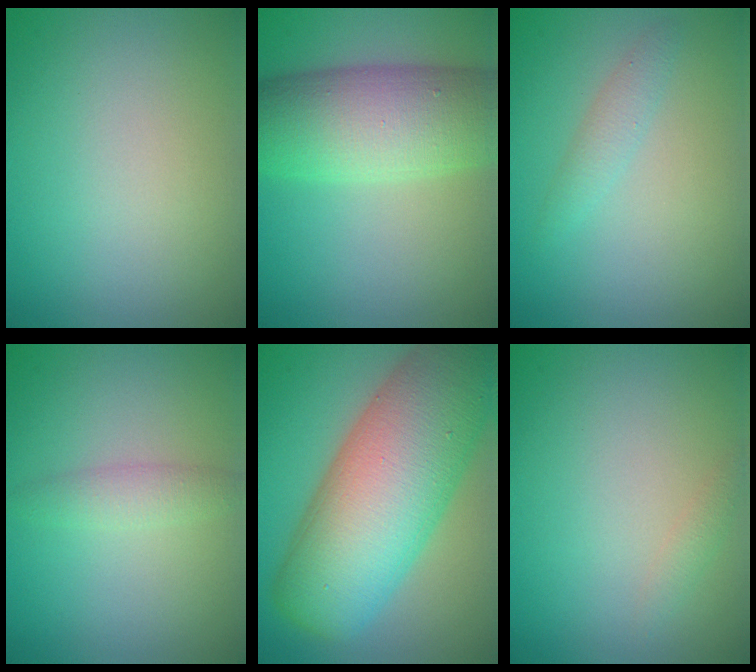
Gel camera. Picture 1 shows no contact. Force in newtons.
{"total": 9.3, "press": 9.3, "slide": 0.2}
{"total": 1.4, "press": 1.4, "slide": 0.0}
{"total": 1.8, "press": 1.8, "slide": 0.1}
{"total": 15.2, "press": 15.1, "slide": 0.6}
{"total": 0.9, "press": 0.9, "slide": 0.0}